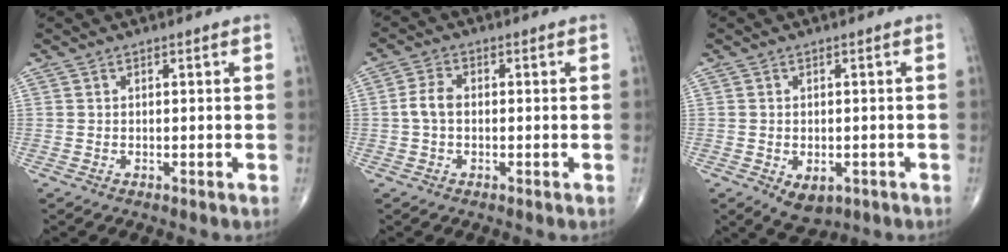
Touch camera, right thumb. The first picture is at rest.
{"total": 3.7, "force": [-0.3, 2.4, 2.8], "torque": [-0.059, 0.010, -0.012]}
{"total": 4.8, "force": [-1.8, 3.1, 3.2], "torque": [-0.042, 0.003, -0.014]}